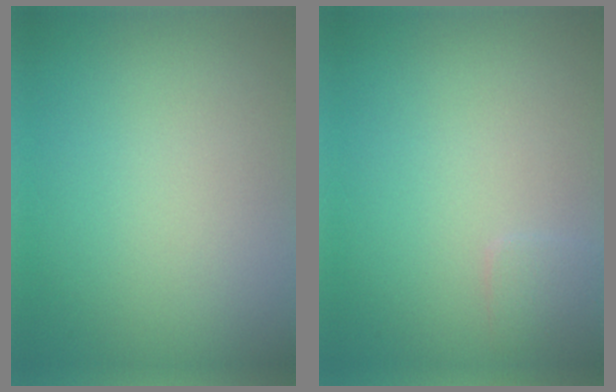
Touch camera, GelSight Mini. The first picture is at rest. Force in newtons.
{"total": 0.9, "press": 0.9, "slide": 0.1}